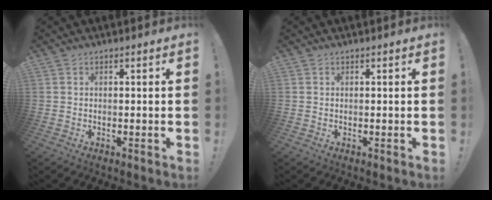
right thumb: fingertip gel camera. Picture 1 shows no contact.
{"total": 0.0}